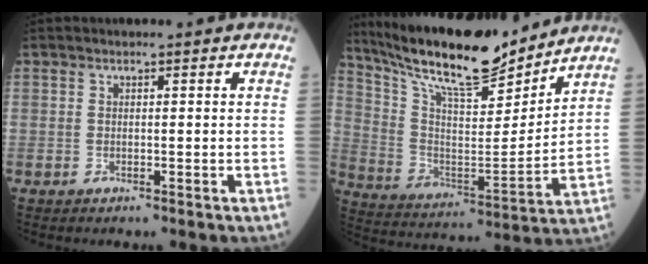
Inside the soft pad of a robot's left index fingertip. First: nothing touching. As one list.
[{"total": 19.0, "force": [16.6, 2.6, 8.7], "torque": [-0.166, -0.007, 0.292]}]